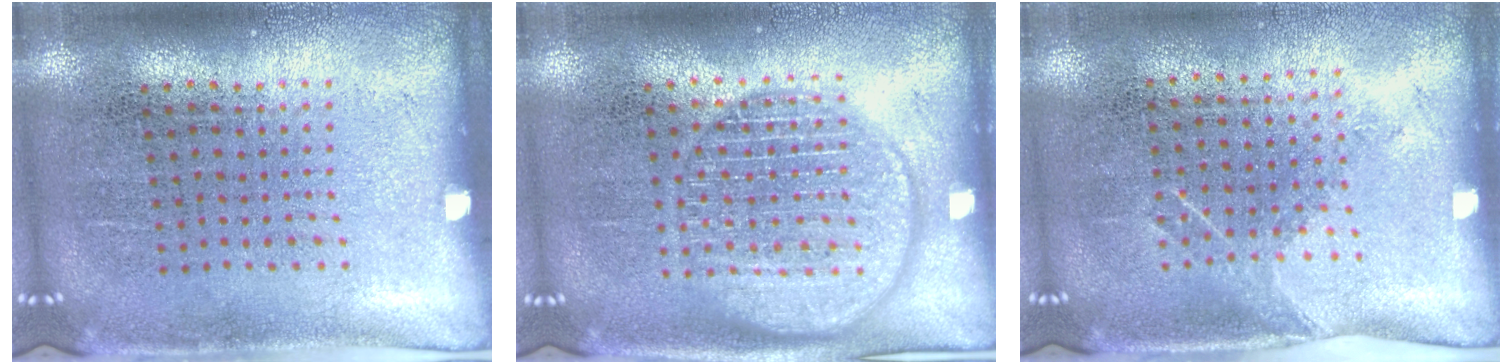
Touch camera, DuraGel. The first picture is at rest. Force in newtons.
{"total": 3.0, "press": 3.0, "slide": 0.3}
{"total": 1.2, "press": 1.0, "slide": 0.7}